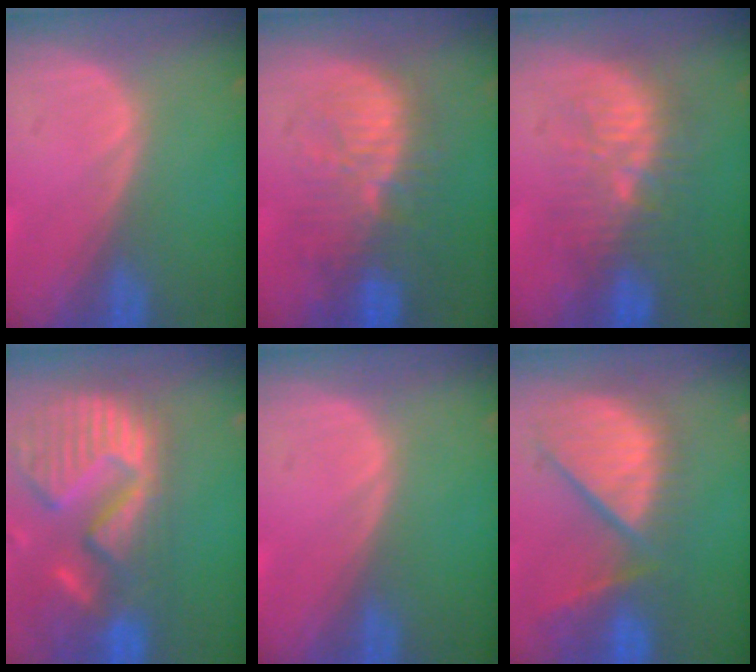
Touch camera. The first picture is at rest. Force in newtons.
{"total": 11.1, "press": 9.9, "slide": 5.0}
{"total": 9.5, "press": 9.1, "slide": 2.8}
{"total": 14.3, "press": 11.9, "slide": 7.9}
{"total": 0.0}
{"total": 11.1, "press": 10.1, "slide": 4.7}